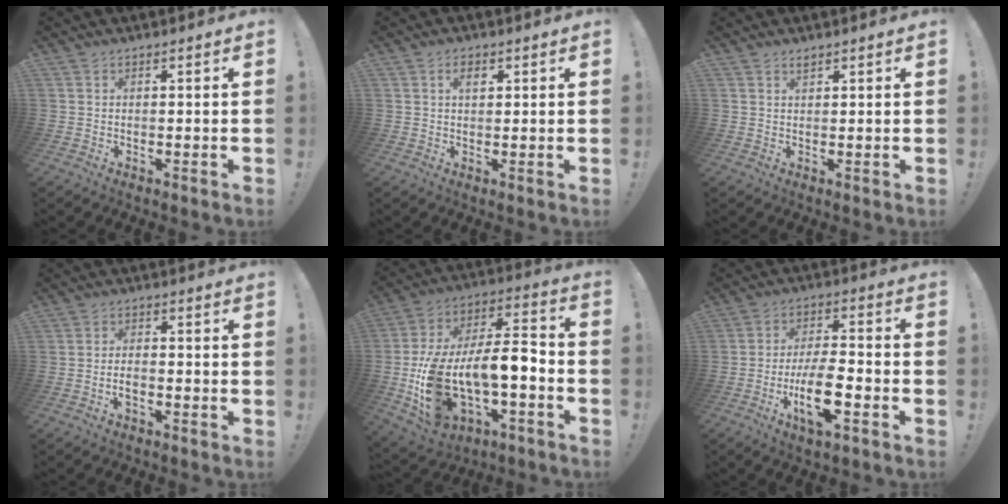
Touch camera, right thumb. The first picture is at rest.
{"total": 2.6, "force": [1.0, 1.5, 1.9], "torque": [-0.032, 0.004, 0.015]}
{"total": 1.3, "force": [1.1, 0.4, 0.4], "torque": [0.001, -0.004, 0.020]}
{"total": 2.6, "force": [-1.3, 1.0, 2.0], "torque": [-0.047, 0.004, -0.022]}
{"total": 19.3, "force": [-5.6, 10.2, 15.4], "torque": [-0.319, 0.010, -0.082]}
{"total": 12.6, "force": [-4.7, 4.1, 10.9], "torque": [-0.203, 0.012, -0.080]}